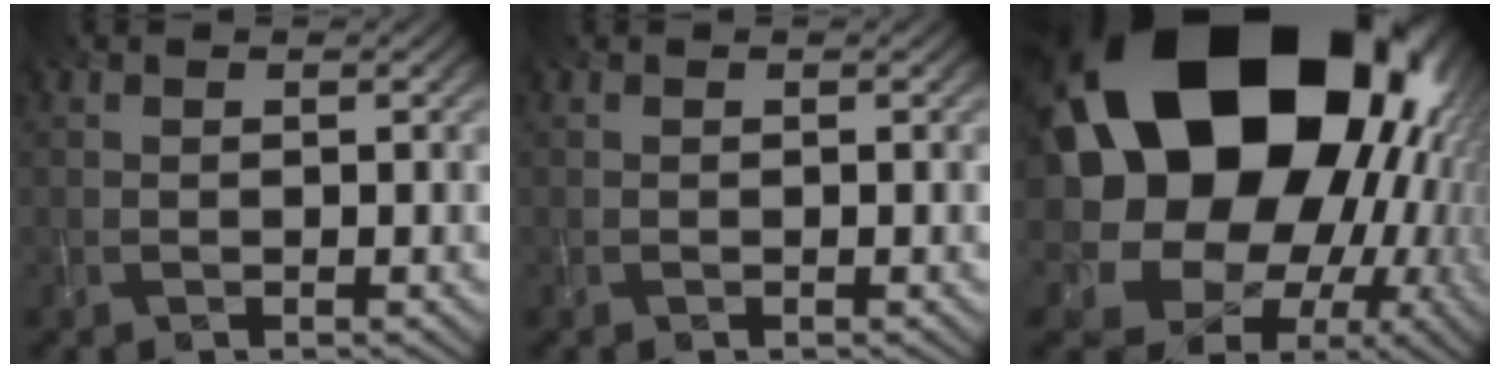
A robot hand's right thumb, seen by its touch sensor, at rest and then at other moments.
{"total": 0.0}
{"total": 26.3, "force": [5.5, 21.6, 14.0], "torque": [-0.279, -0.057, 0.089]}